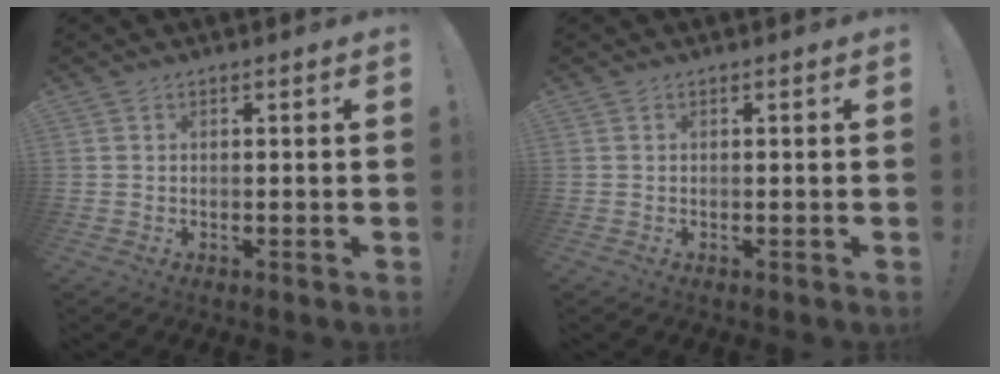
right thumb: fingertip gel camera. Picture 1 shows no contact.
{"total": 0.0}